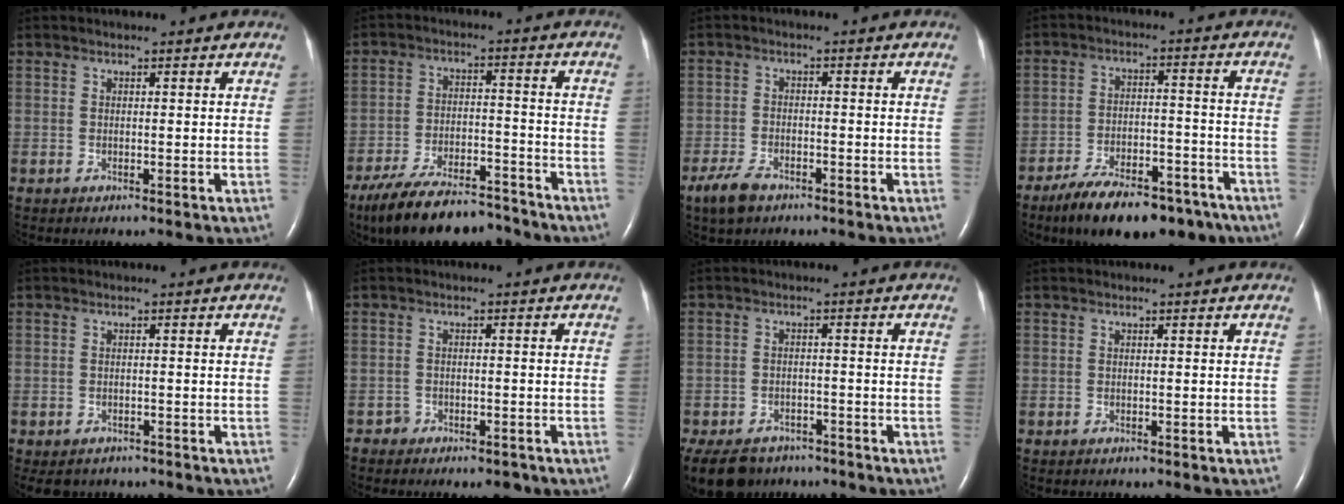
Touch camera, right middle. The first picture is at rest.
{"total": 14.7, "force": [-12.3, 4.4, 6.8], "torque": [-0.125, 0.001, -0.202]}
{"total": 4.5, "force": [-3.2, 2.0, 2.4], "torque": [-0.060, -0.005, -0.055]}
{"total": 15.0, "force": [-11.3, 5.8, 8.0], "torque": [-0.117, 0.014, -0.176]}
{"total": 4.9, "force": [-4.1, 2.7, 0.9], "torque": [-0.008, 0.002, -0.052]}
{"total": 2.5, "force": [-2.1, 1.4, 0.2], "torque": [0.001, 0.006, -0.029]}
{"total": 11.7, "force": [-8.8, 6.8, 3.8], "torque": [-0.098, -0.012, -0.120]}
{"total": 0.0}